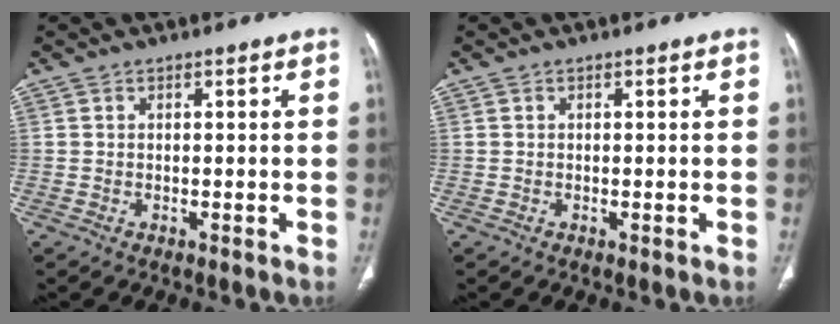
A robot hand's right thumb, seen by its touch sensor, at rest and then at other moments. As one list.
[{"total": 0.0}]